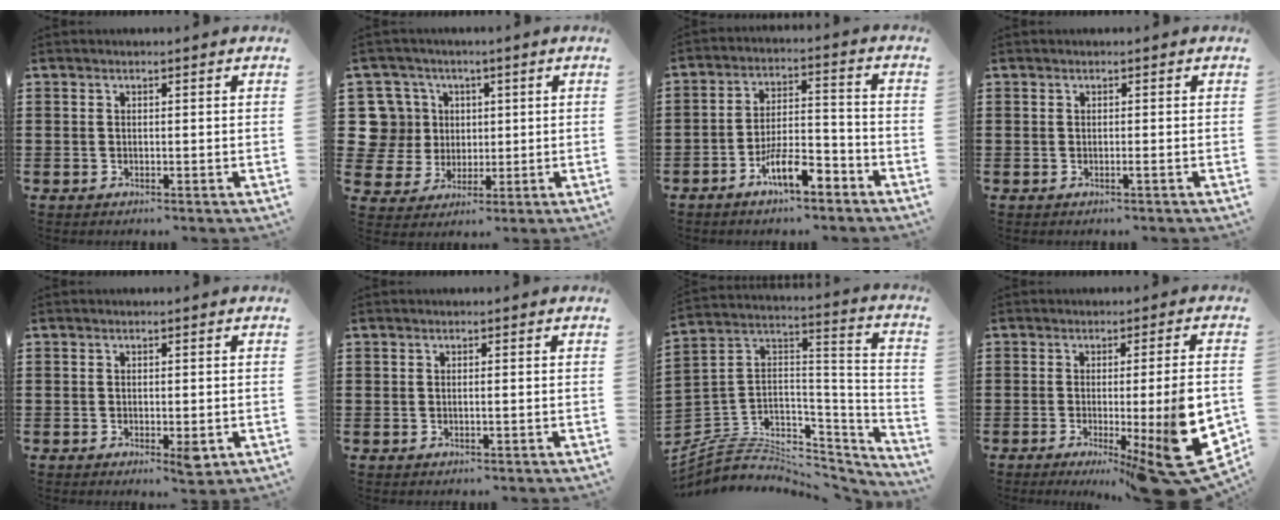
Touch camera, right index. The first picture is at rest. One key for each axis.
{"total": 9.4, "fx": 2.2, "fy": 8.8, "fz": 2.5, "tx": -0.105, "ty": 0.009, "tz": 0.045}
{"total": 8.3, "fx": -5.4, "fy": 2.4, "fz": 5.8, "tx": -0.110, "ty": 0.008, "tz": -0.099}
{"total": 0.6, "fx": -0.3, "fy": -0.1, "fz": 0.6, "tx": -0.010, "ty": -0.003, "tz": -0.005}
{"total": 2.3, "fx": -0.7, "fy": 0.8, "fz": 2.0, "tx": -0.043, "ty": -0.005, "tz": -0.013}
{"total": 0.5, "fx": -0.1, "fy": 0.0, "fz": 0.5, "tx": -0.008, "ty": -0.003, "tz": -0.002}
{"total": 5.4, "fx": -3.1, "fy": 3.9, "fz": 2.1, "tx": -0.056, "ty": -0.018, "tz": -0.060}
{"total": 12.5, "fx": -3.5, "fy": 1.4, "fz": 11.9, "tx": -0.166, "ty": -0.022, "tz": -0.050}